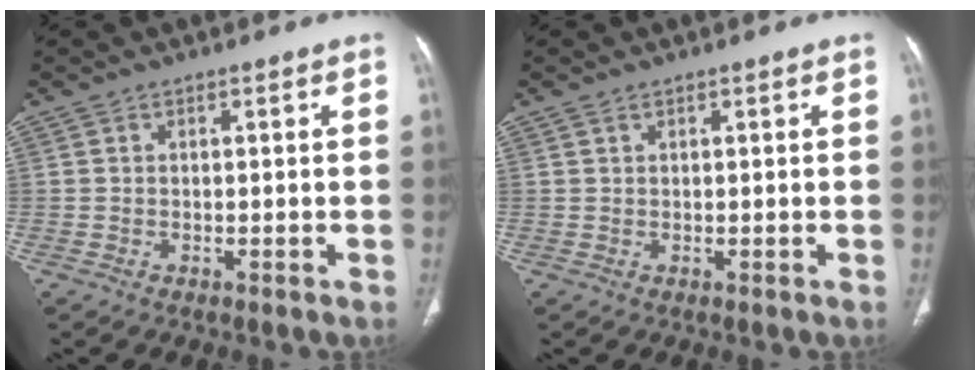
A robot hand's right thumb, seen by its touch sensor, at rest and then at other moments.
{"total": 0.5, "force": [0.4, 0.2, 0.2], "torque": [-0.008, 0.000, 0.009]}